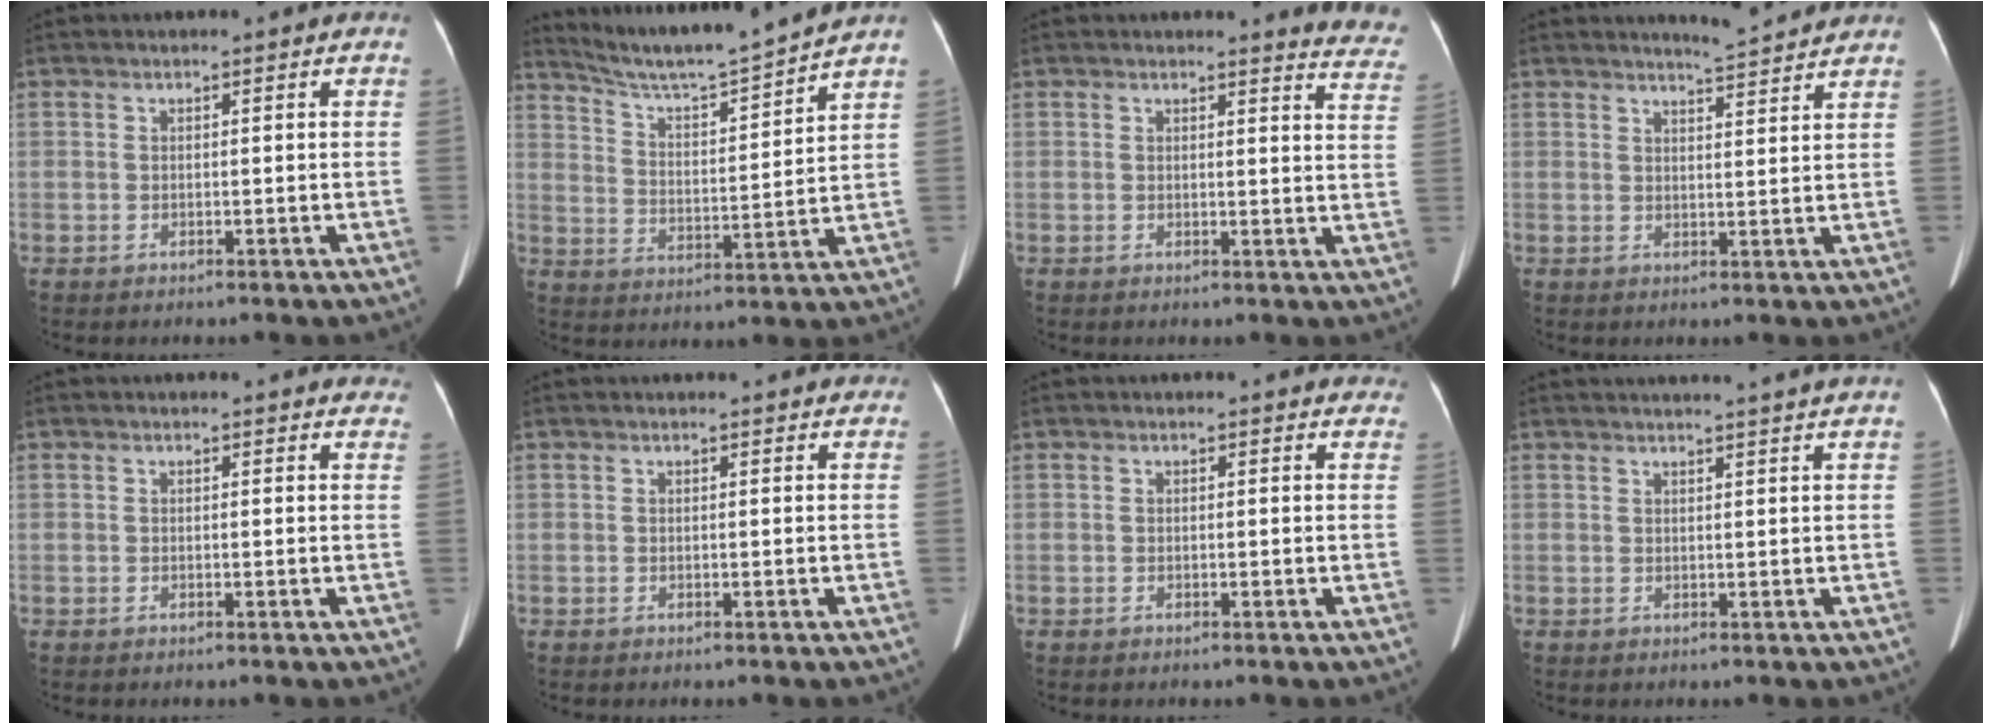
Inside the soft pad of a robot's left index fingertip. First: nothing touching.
{"total": 12.0, "force": [11.4, -1.7, 3.4], "torque": [-0.070, -0.010, 0.194]}
{"total": 7.7, "force": [7.6, 0.7, 0.7], "torque": [0.020, -0.068, 0.045]}
{"total": 4.8, "force": [4.7, -0.2, 0.9], "torque": [-0.026, -0.001, 0.063]}
{"total": 6.3, "force": [6.0, 1.8, 0.8], "torque": [0.018, -0.006, 0.035]}
{"total": 5.3, "force": [5.0, 1.2, 1.3], "torque": [-0.011, 0.014, 0.046]}
{"total": 4.7, "force": [4.3, 1.6, 0.5], "torque": [0.012, -0.003, 0.024]}
{"total": 8.9, "force": [8.3, -1.1, 3.2], "torque": [-0.036, 0.009, 0.084]}